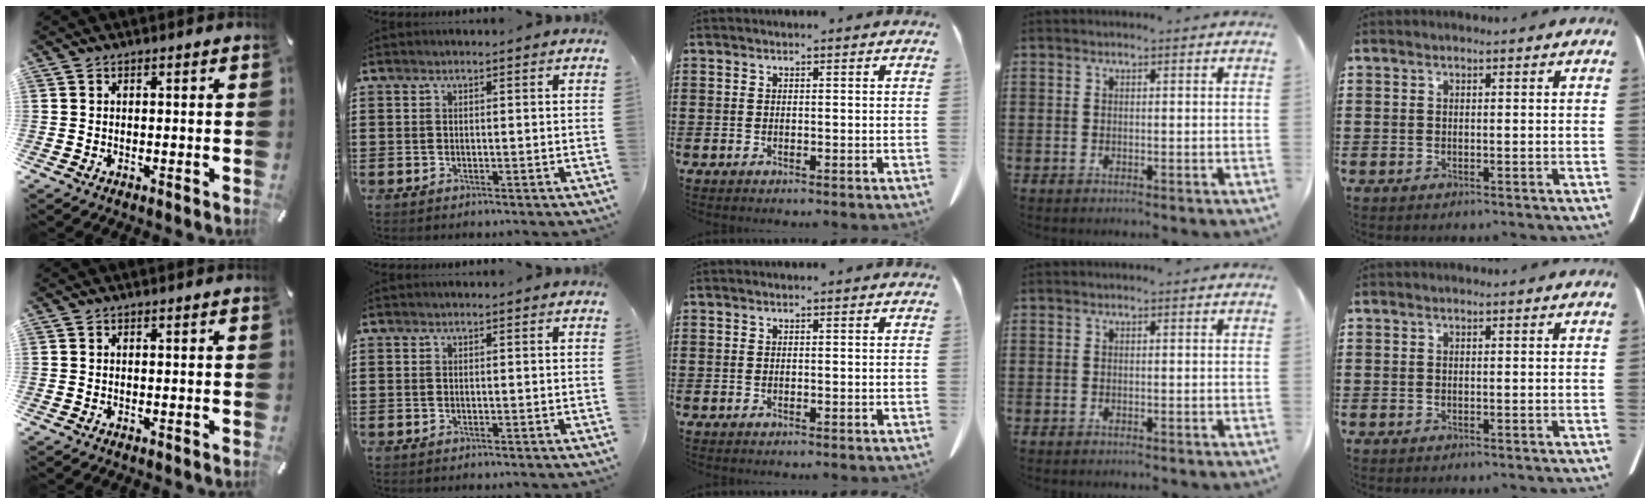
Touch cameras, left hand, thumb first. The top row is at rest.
{}